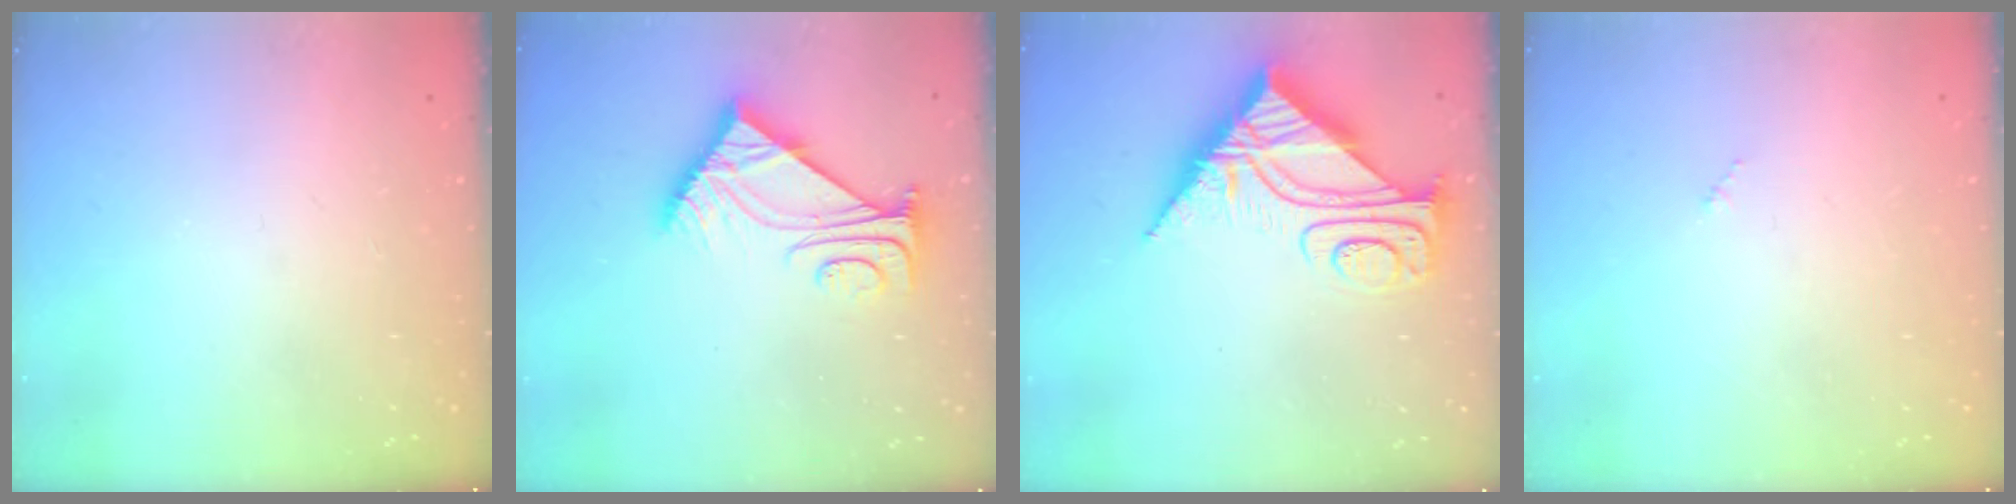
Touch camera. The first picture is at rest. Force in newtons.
{"total": 7.8, "press": 7.7, "slide": 0.9}
{"total": 11.4, "press": 11.3, "slide": 1.0}
{"total": 1.5, "press": 1.5, "slide": 0.2}